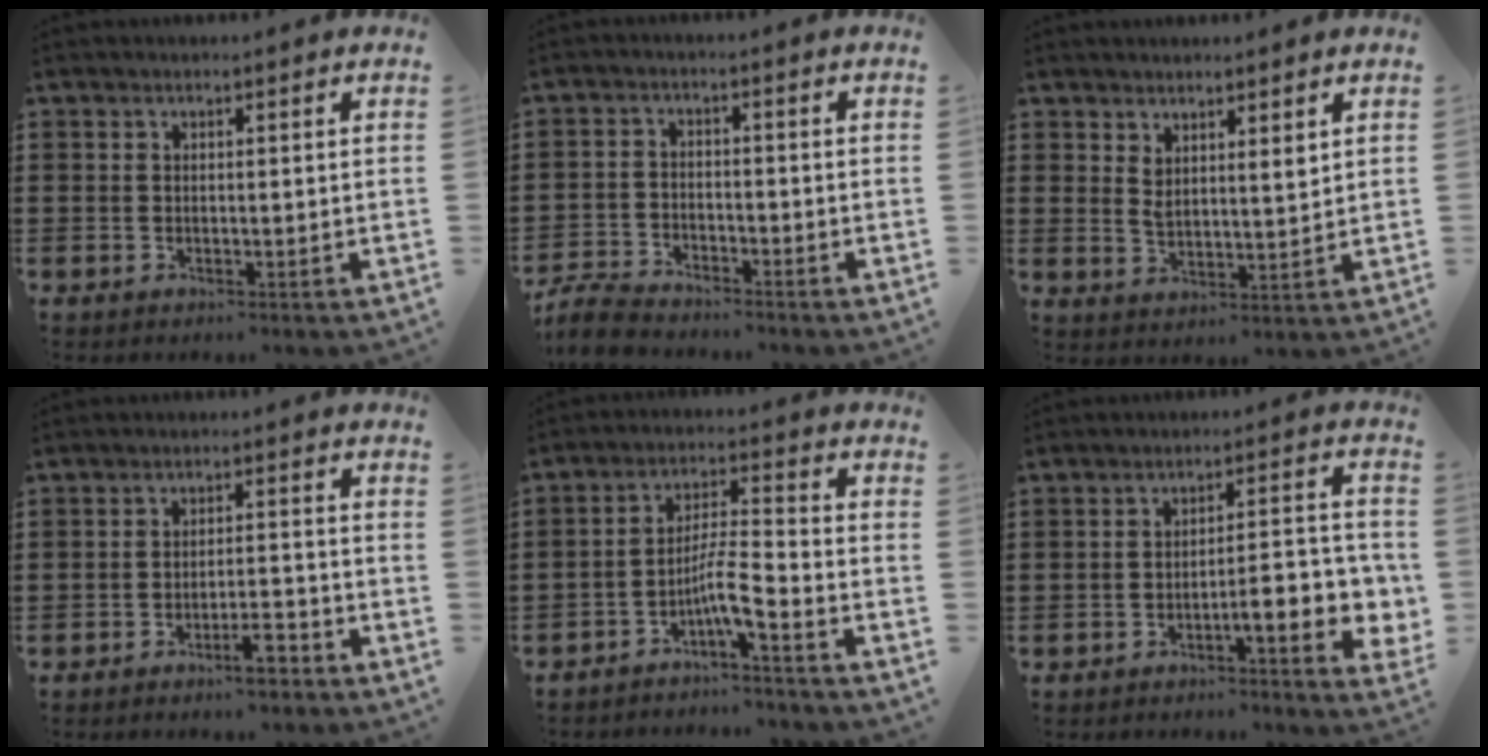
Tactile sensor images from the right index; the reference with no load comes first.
{"total": 4.8, "force": [-4.6, 0.8, 1.1], "torque": [-0.041, -0.002, -0.097]}
{"total": 3.3, "force": [2.7, 1.0, 1.6], "torque": [-0.038, -0.003, 0.049]}
{"total": 4.5, "force": [-3.4, 1.0, 2.8], "torque": [-0.043, 0.007, -0.061]}
{"total": 5.8, "force": [-3.7, 0.3, 4.4], "torque": [-0.087, -0.004, -0.074]}
{"total": 6.7, "force": [-2.6, 1.4, 6.1], "torque": [-0.081, -0.011, -0.046]}